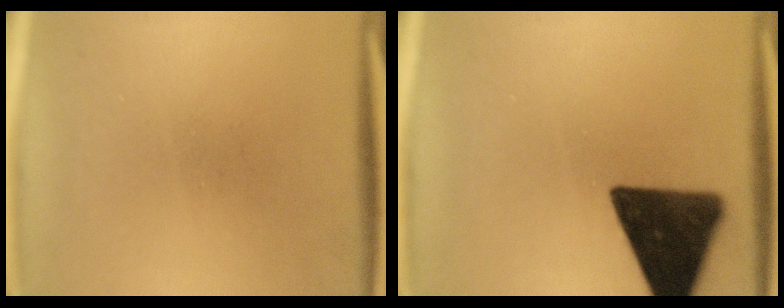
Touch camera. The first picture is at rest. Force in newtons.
{"total": 15.9}